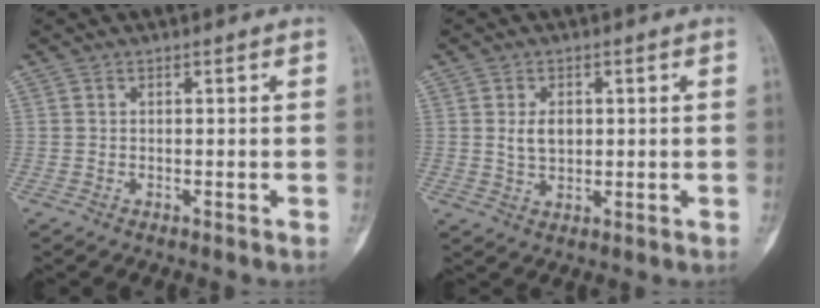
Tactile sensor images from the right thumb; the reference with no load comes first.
{"total": 4.2, "force": [0.7, 2.9, 3.0], "torque": [-0.044, -0.005, 0.016]}